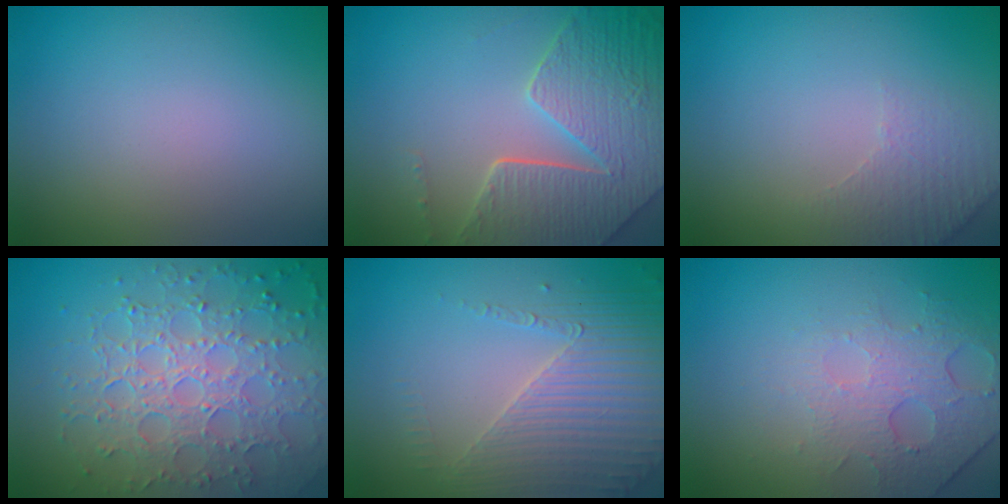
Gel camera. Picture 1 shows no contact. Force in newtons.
{"total": 8.2, "press": 5.9, "slide": 5.6}
{"total": 2.3, "press": 2.3, "slide": 0.6}
{"total": 7.7, "press": 5.6, "slide": 5.2}
{"total": 4.0, "press": 3.8, "slide": 1.2}
{"total": 4.5, "press": 2.9, "slide": 3.5}